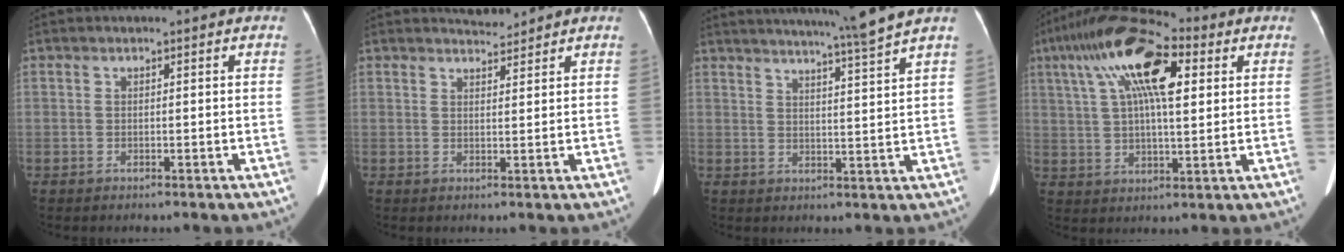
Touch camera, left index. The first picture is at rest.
{"total": 2.2, "force": [2.2, 0.1, -0.2], "torque": [-0.003, 0.001, 0.040]}
{"total": 10.1, "force": [8.8, -2.4, 4.4], "torque": [-0.067, -0.021, 0.119]}
{"total": 16.0, "force": [6.1, 5.1, 14.0], "torque": [-0.274, 0.042, 0.101]}